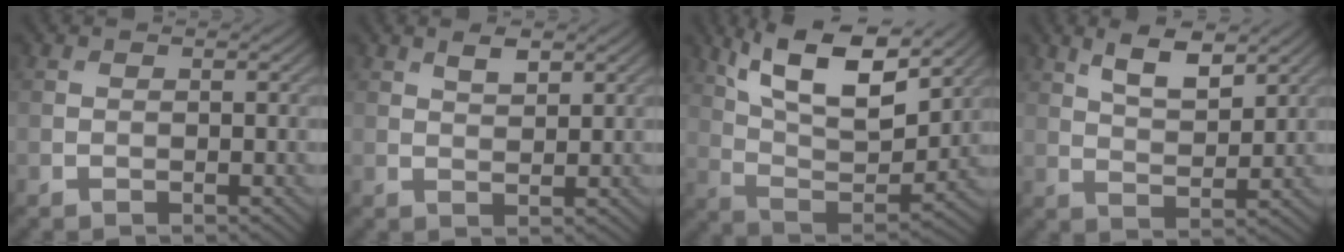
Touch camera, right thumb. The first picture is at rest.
{"total": 2.4, "force": [1.5, 0.9, 1.6], "torque": [-0.032, 0.000, 0.030]}
{"total": 15.7, "force": [9.2, 6.0, 11.2], "torque": [-0.214, 0.002, 0.152]}
{"total": 6.4, "force": [3.9, 2.3, 4.4], "torque": [-0.090, -0.001, 0.078]}